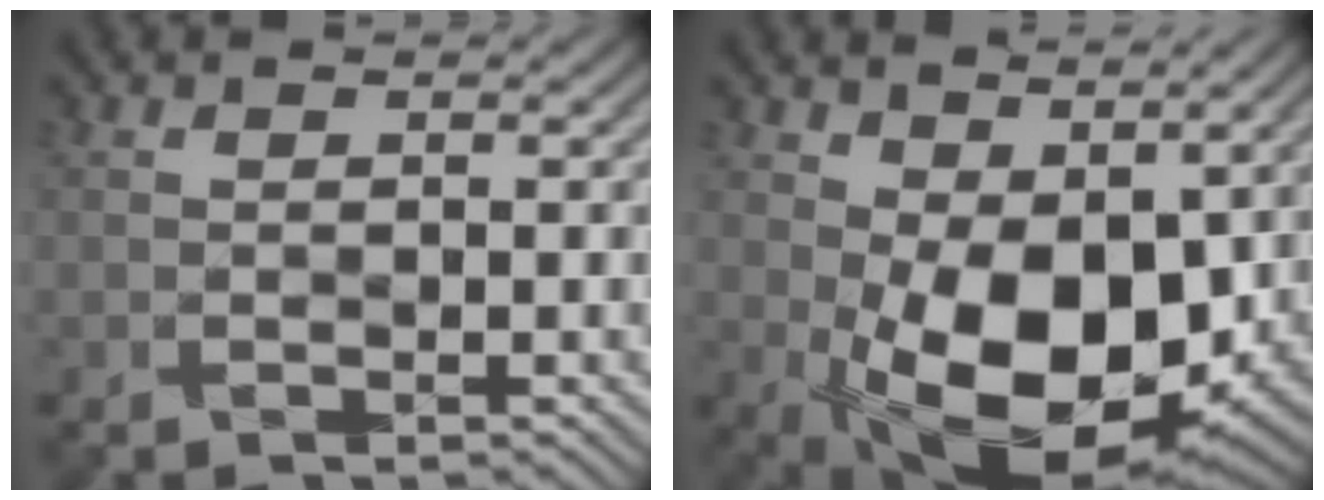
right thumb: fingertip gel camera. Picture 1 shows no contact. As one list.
[{"total": 13.2, "force": [0.6, 7.5, 10.9], "torque": [-0.193, -0.021, 0.015]}]